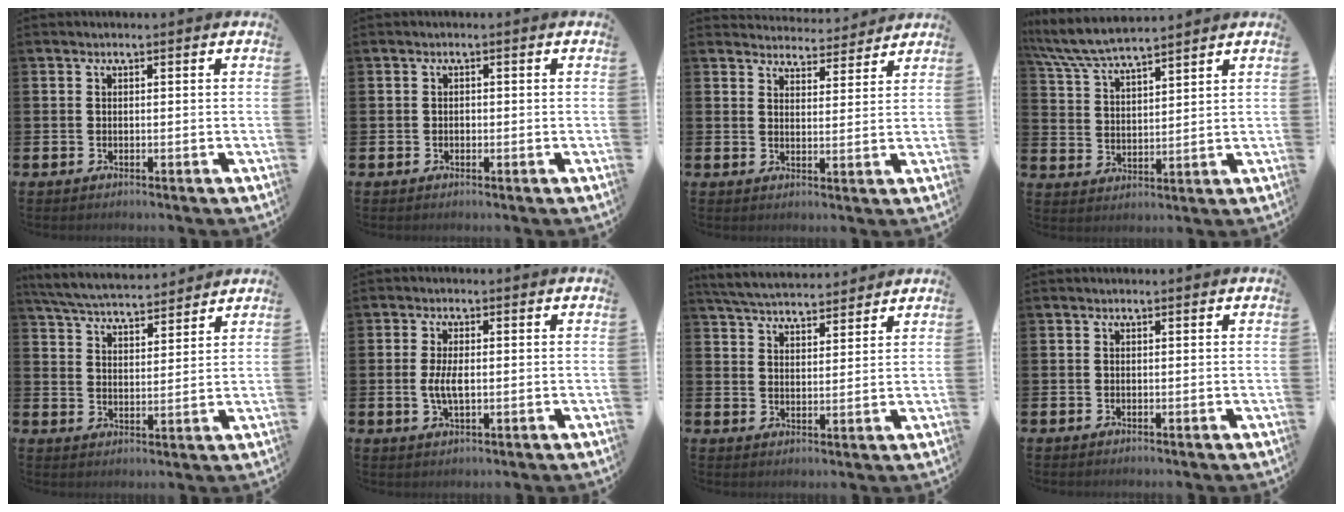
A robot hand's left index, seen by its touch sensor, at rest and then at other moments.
{"total": 0.6, "force": [-0.2, 0.5, 0.2], "torque": [-0.009, 0.006, -0.004]}
{"total": 4.1, "force": [4.0, 0.7, -0.2], "torque": [-0.007, -0.026, 0.071]}
{"total": 7.0, "force": [6.7, 0.7, 2.0], "torque": [-0.068, -0.027, 0.121]}
{"total": 6.1, "force": [5.9, 0.8, 1.1], "torque": [-0.049, -0.031, 0.107]}
{"total": 3.8, "force": [-0.1, 1.6, 3.4], "torque": [-0.068, 0.000, -0.006]}
{"total": 5.4, "force": [5.3, 0.8, 0.6], "torque": [-0.036, -0.026, 0.096]}
{"total": 0.0}